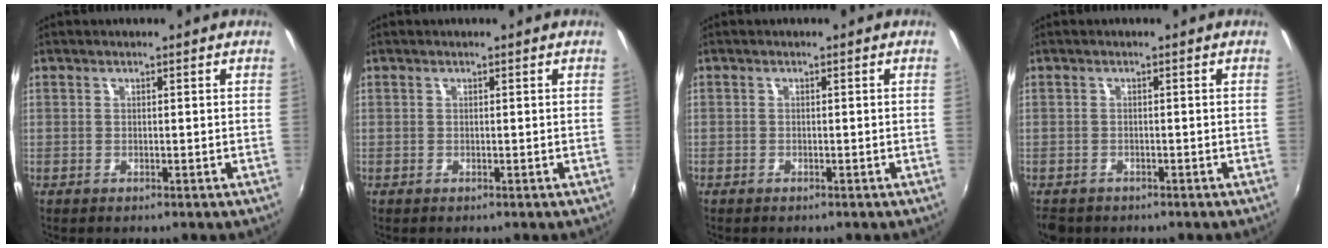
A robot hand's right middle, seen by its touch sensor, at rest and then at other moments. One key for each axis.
{"total": 0.0}
{"total": 0.0}
{"total": 3.5, "fx": -2.5, "fy": 2.0, "fz": 1.2, "tx": -0.036, "ty": -0.011, "tz": -0.040}